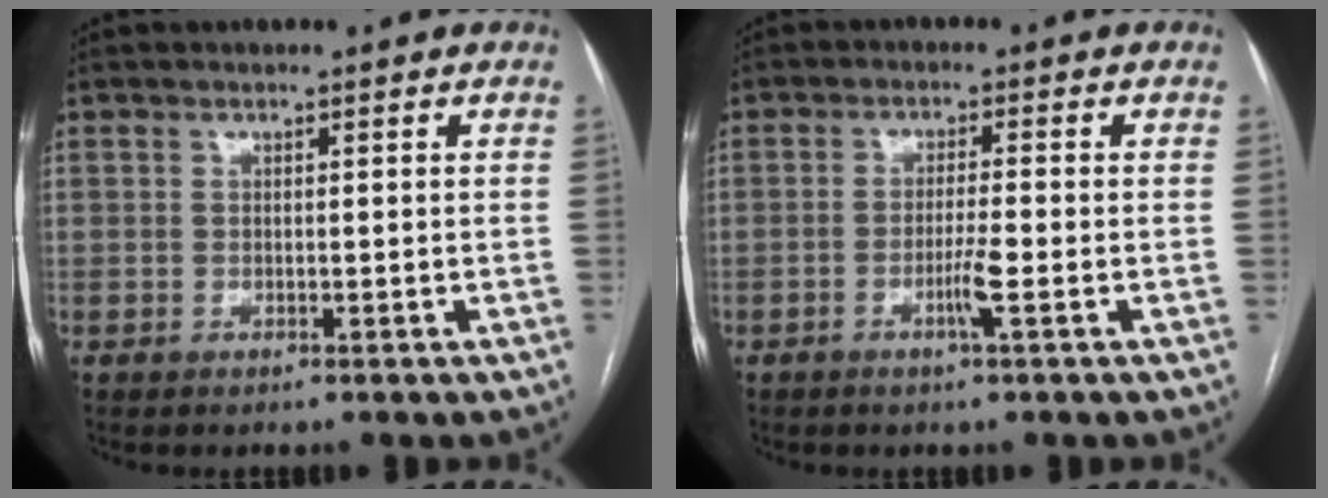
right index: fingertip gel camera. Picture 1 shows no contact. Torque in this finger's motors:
{"motor_torque": [0.02, 0.13, 0.17, 0.01]}